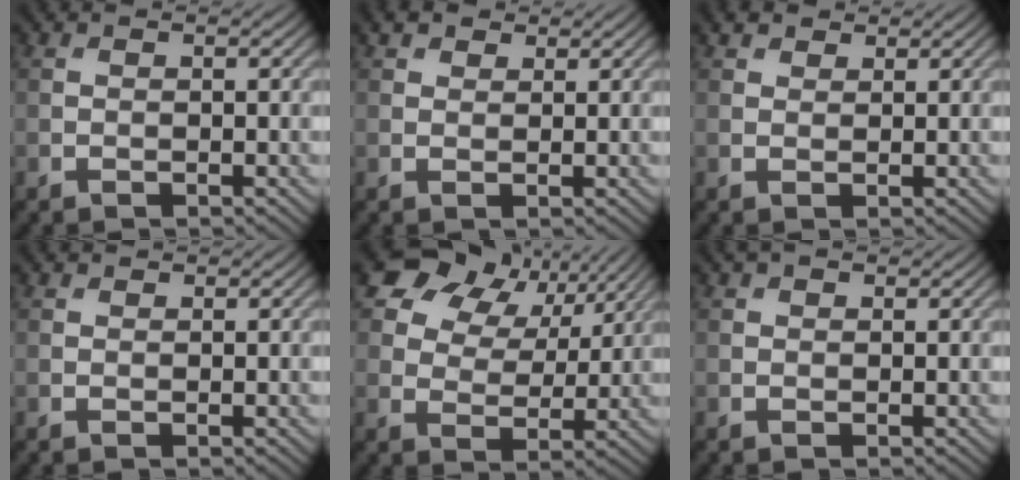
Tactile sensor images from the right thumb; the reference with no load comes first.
{"total": 2.2, "force": [1.6, 1.4, 0.7], "torque": [-0.015, 0.005, 0.032]}
{"total": 2.0, "force": [1.5, 1.1, 0.6], "torque": [-0.013, 0.005, 0.031]}
{"total": 0.6, "force": [0.6, 0.2, 0.0], "torque": [0.001, 0.001, 0.012]}
{"total": 12.3, "force": [7.3, 7.8, 6.1], "torque": [-0.135, 0.021, 0.115]}
{"total": 1.4, "force": [1.0, 0.7, 0.6], "torque": [-0.013, 0.005, 0.017]}